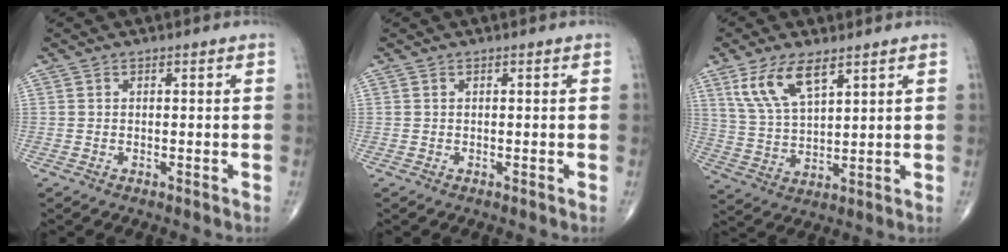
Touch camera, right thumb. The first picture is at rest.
{"total": 0.0}
{"total": 10.0, "force": [5.7, 4.0, 7.1], "torque": [-0.137, -0.020, 0.123]}